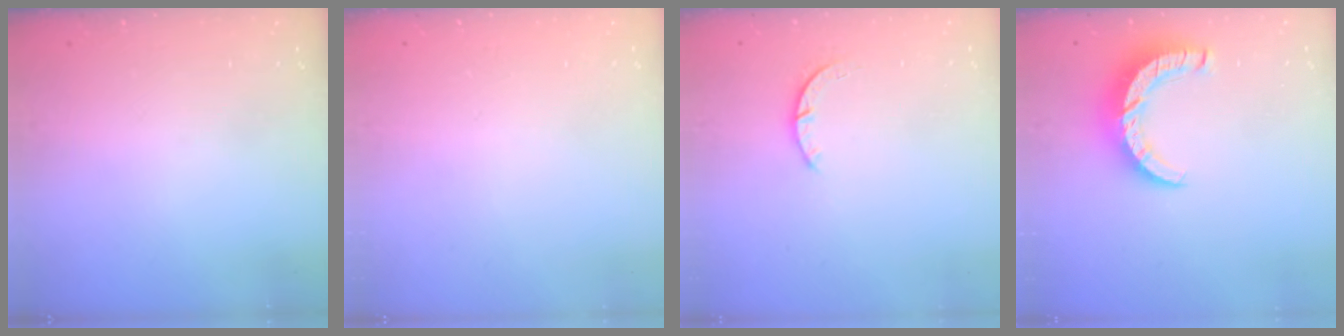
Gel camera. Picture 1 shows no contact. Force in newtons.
{"total": 2.6, "press": 2.6, "slide": 0.2}
{"total": 2.4, "press": 2.4, "slide": 0.3}
{"total": 8.5, "press": 8.5, "slide": 0.8}